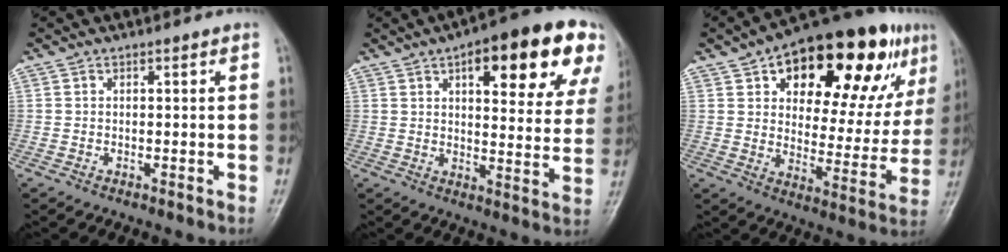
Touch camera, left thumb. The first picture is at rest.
{"total": 20.4, "force": [9.6, 7.1, 16.5], "torque": [-0.181, -0.011, 0.124]}
{"total": 27.1, "force": [13.3, 12.5, 20.1], "torque": [-0.244, -0.004, 0.196]}